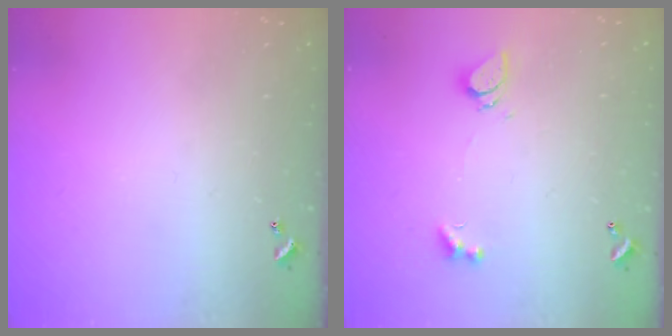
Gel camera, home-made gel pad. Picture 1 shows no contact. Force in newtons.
{"total": 1.0, "press": 0.9, "slide": 0.4}